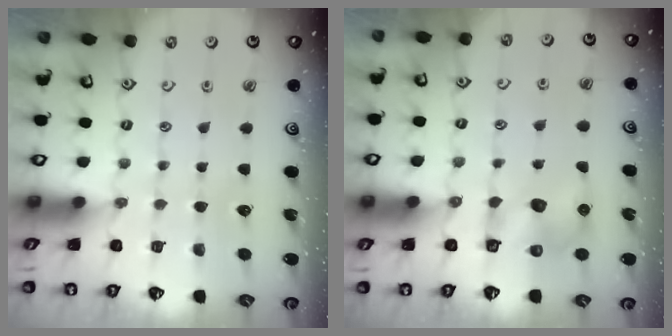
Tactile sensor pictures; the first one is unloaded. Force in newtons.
{"total": 6.3, "press": 6.3, "slide": 0.4}